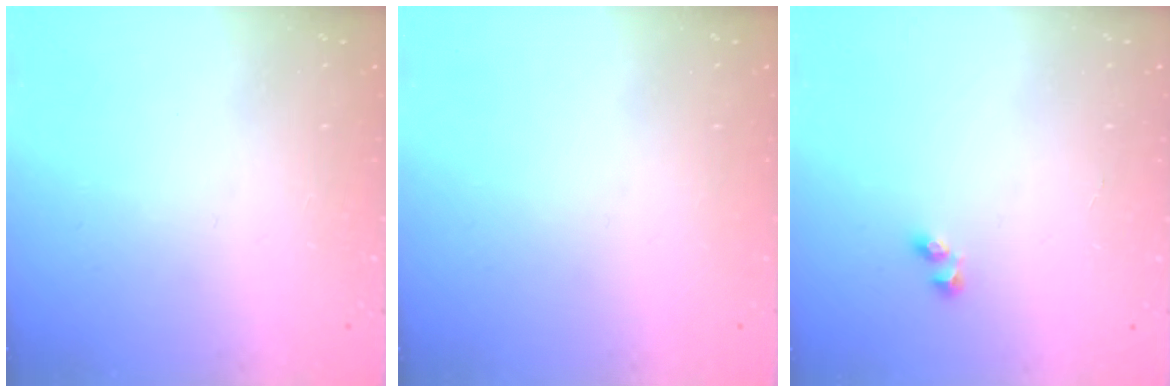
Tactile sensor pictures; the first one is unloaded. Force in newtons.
{"total": 0.0}
{"total": 3.0, "press": 2.7, "slide": 1.3}